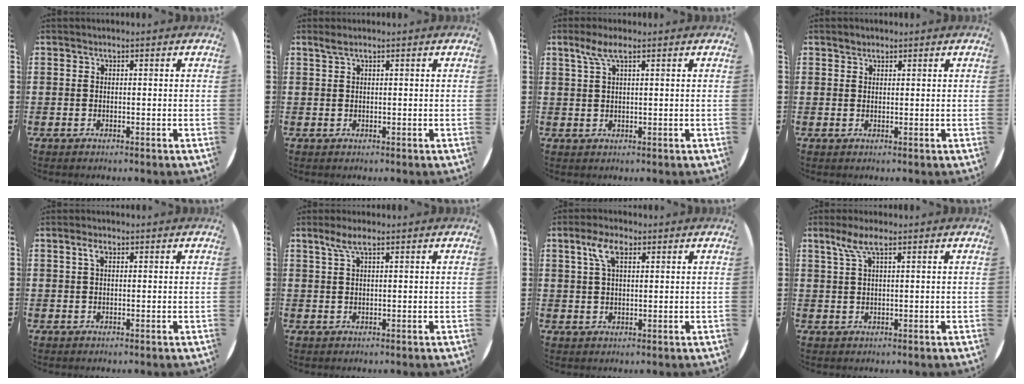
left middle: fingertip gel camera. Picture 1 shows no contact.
{"total": 0.8, "force": [0.5, 0.0, 0.7], "torque": [-0.013, 0.002, 0.009]}
{"total": 3.1, "force": [1.7, 0.6, 2.5], "torque": [-0.053, 0.007, 0.029]}
{"total": 1.0, "force": [0.9, 0.4, 0.0], "torque": [-0.001, 0.004, 0.018]}
{"total": 1.7, "force": [0.8, 0.8, 1.3], "torque": [-0.020, 0.005, 0.011]}
{"total": 2.7, "force": [1.6, 0.5, 2.1], "torque": [-0.043, 0.006, 0.027]}
{"total": 4.8, "force": [2.5, 2.1, 3.5], "torque": [-0.077, 0.011, 0.044]}
{"total": 3.5, "force": [2.0, 0.8, 2.8], "torque": [-0.059, 0.006, 0.034]}